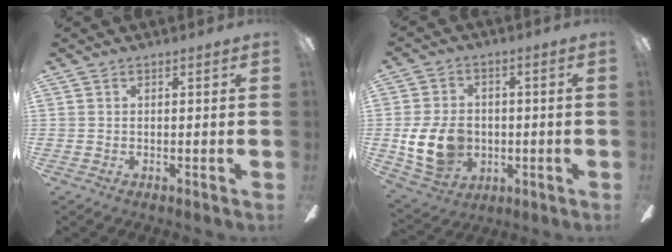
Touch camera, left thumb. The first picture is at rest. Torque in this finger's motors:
{"motor_torque": [0.49, 2.75, 1.36, 0.03, 0.12]}